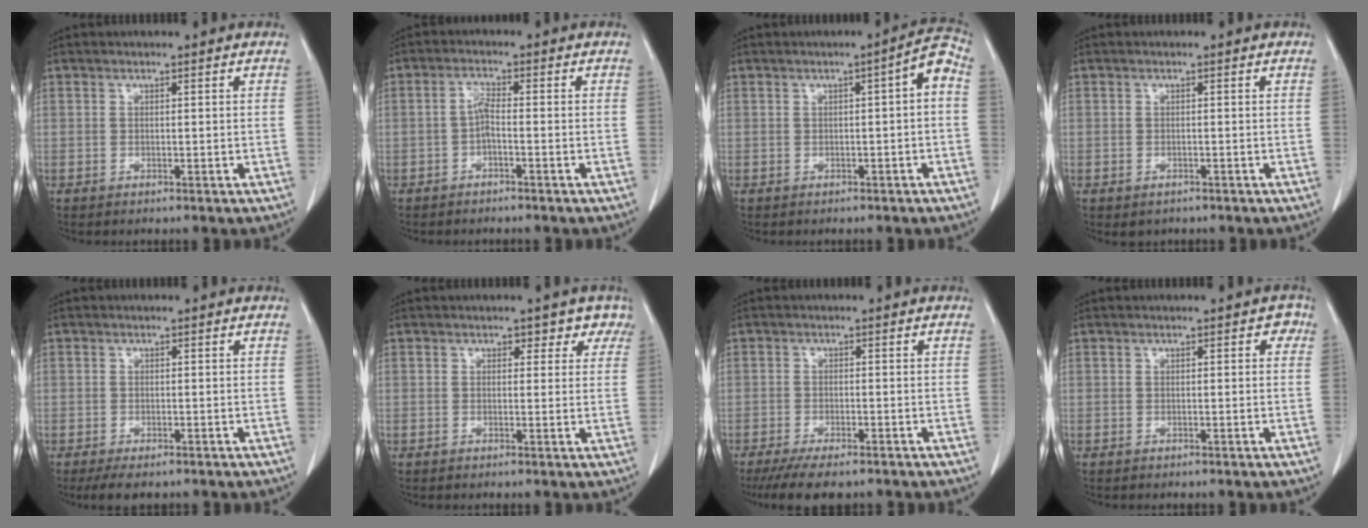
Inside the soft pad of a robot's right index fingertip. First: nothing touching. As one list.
[{"total": 2.4, "force": [-0.9, 0.5, 2.2], "torque": [-0.043, 0.005, -0.018]}, {"total": 3.8, "force": [-0.3, 0.5, 3.8], "torque": [-0.044, 0.015, -0.007]}, {"total": 1.1, "force": [-0.7, 0.8, 0.4], "torque": [-0.014, -0.002, 0.000]}, {"total": 3.0, "force": [-2.1, 1.5, 1.6], "torque": [-0.028, -0.004, -0.027]}, {"total": 2.7, "force": [1.8, 2.0, 0.6], "torque": [0.019, -0.005, 0.005]}, {"total": 6.9, "force": [-5.4, 2.1, 3.8], "torque": [-0.058, -0.012, -0.086]}, {"total": 1.2, "force": [0.3, 0.7, 0.9], "torque": [0.000, 0.010, -0.003]}]